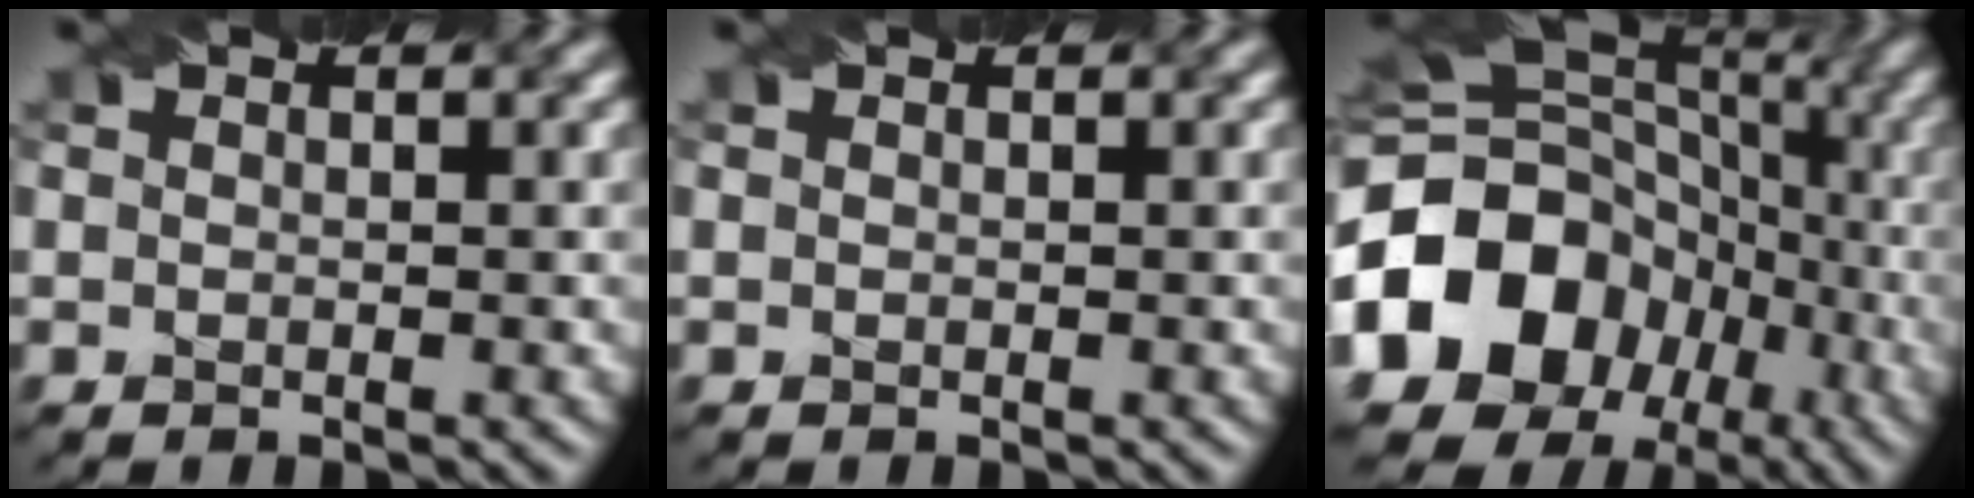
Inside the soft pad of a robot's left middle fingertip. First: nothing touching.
{"total": 0.0}
{"total": 14.7, "force": [-4.9, 12.1, 6.9], "torque": [-0.157, 0.012, -0.102]}